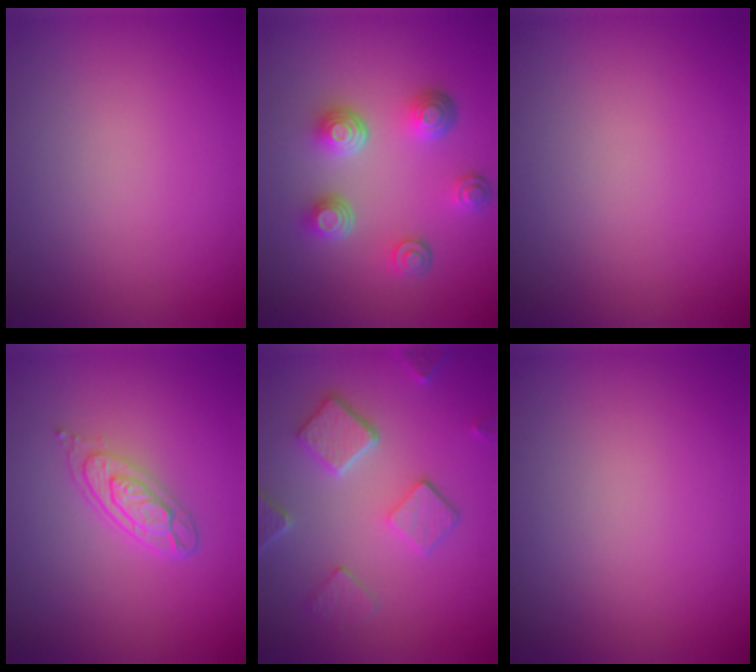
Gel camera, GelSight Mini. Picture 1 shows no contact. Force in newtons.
{"total": 4.5, "press": 3.5, "slide": 2.8}
{"total": 0.0}
{"total": 3.5, "press": 2.6, "slide": 2.4}
{"total": 4.9, "press": 3.8, "slide": 3.1}
{"total": 0.0}